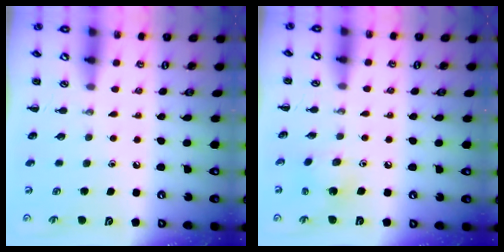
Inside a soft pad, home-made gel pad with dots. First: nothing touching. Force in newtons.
{"total": 3.5, "press": 3.5, "slide": 0.6}